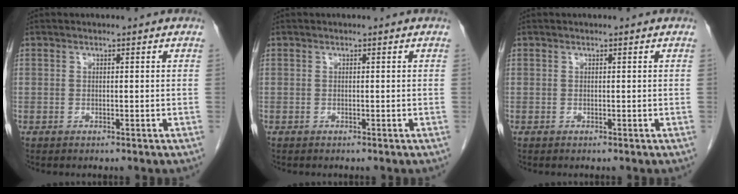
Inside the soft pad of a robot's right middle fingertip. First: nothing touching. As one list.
[{"total": 0.0}, {"total": 0.0}]